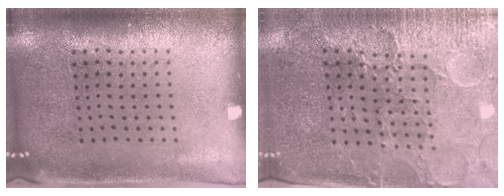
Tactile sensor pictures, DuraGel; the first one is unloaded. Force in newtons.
{"total": 3.3, "press": 3.2, "slide": 0.7}